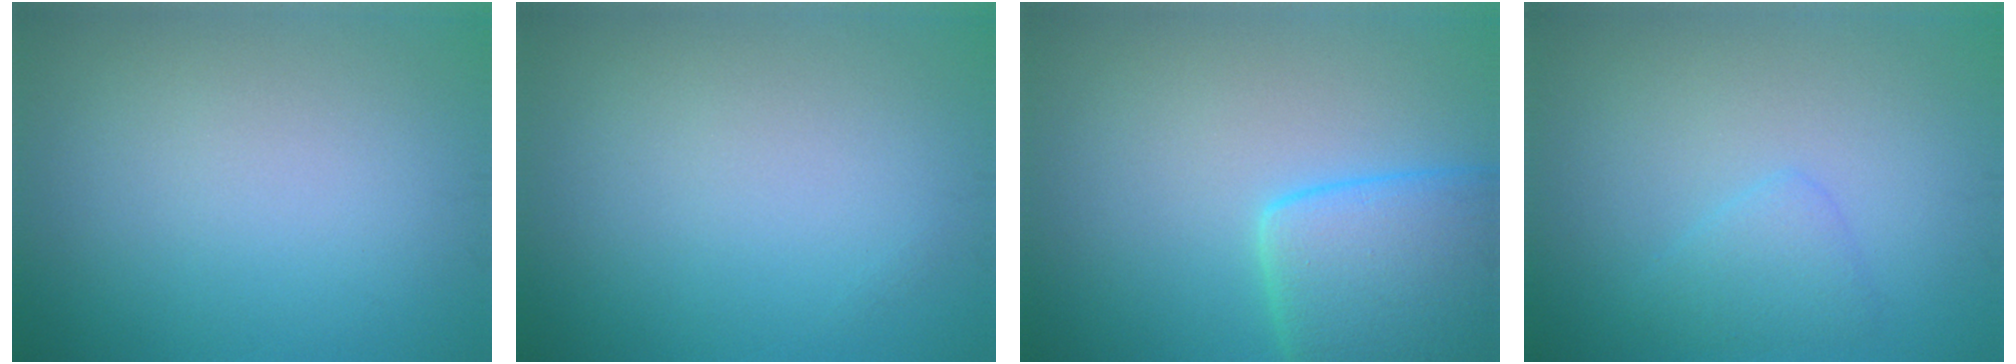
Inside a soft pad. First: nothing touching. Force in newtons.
{"total": 0.0}
{"total": 6.9, "press": 6.9, "slide": 0.5}
{"total": 1.8, "press": 1.8, "slide": 0.2}